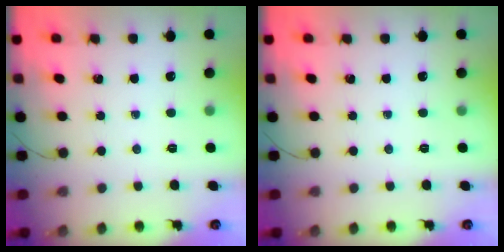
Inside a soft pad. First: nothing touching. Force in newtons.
{"total": 0.0}